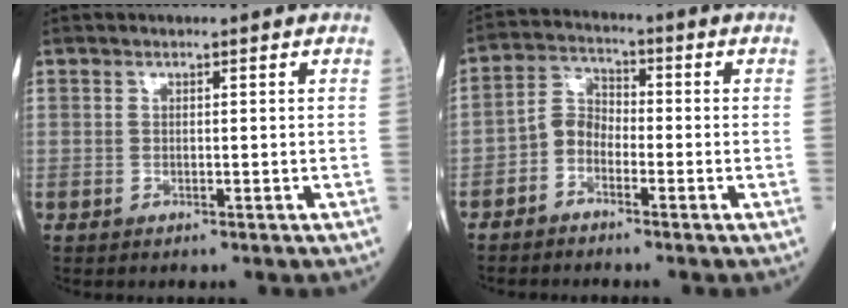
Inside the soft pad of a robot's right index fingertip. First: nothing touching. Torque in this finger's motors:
{"motor_torque": [0.09, -0.08, 0.05, 0.04]}